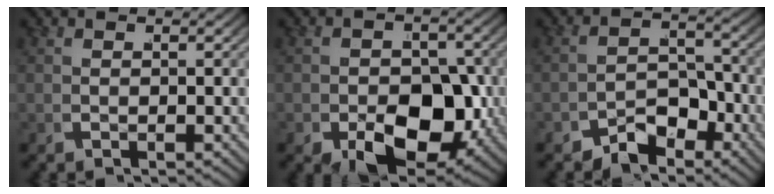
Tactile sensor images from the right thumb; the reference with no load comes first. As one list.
[{"total": 9.0, "force": [-2.4, 6.0, 6.2], "torque": [-0.117, -0.046, -0.022]}, {"total": 4.1, "force": [-3.5, 1.9, 1.1], "torque": [-0.008, -0.006, -0.063]}]